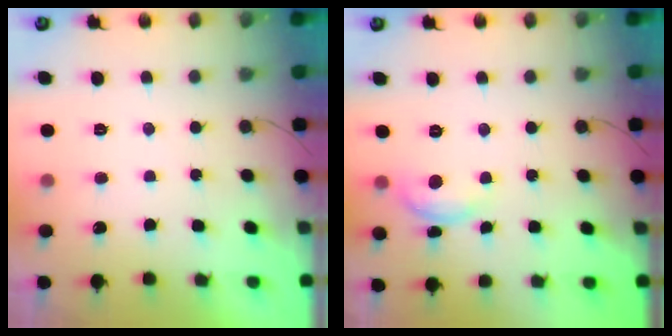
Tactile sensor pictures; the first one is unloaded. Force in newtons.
{"total": 8.5, "press": 8.5, "slide": 0.6}